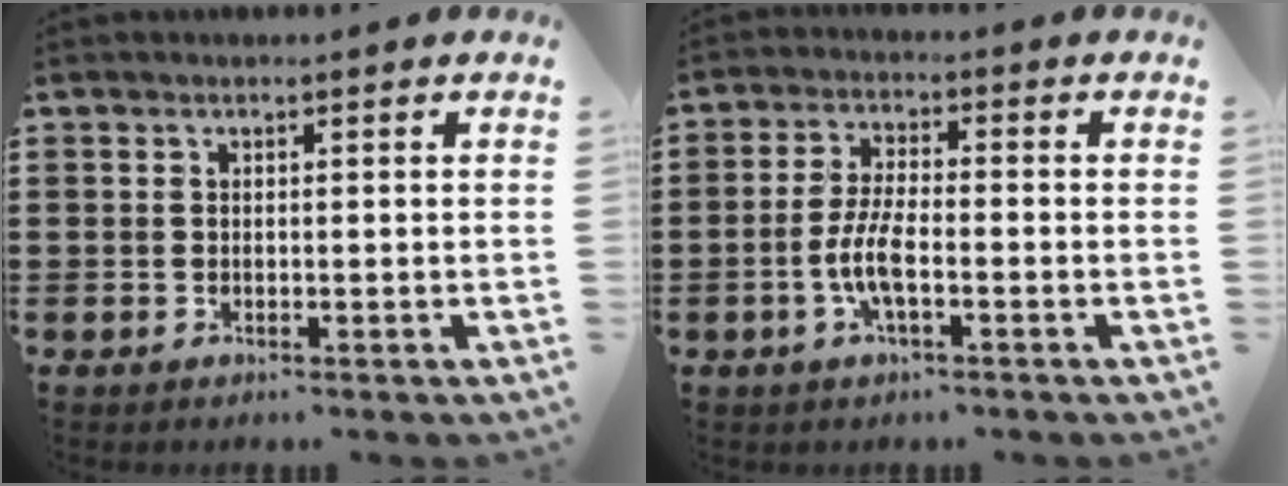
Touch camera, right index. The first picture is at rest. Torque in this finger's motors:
{"motor_torque": [2.14, 0.00, 0.19, 0.15]}